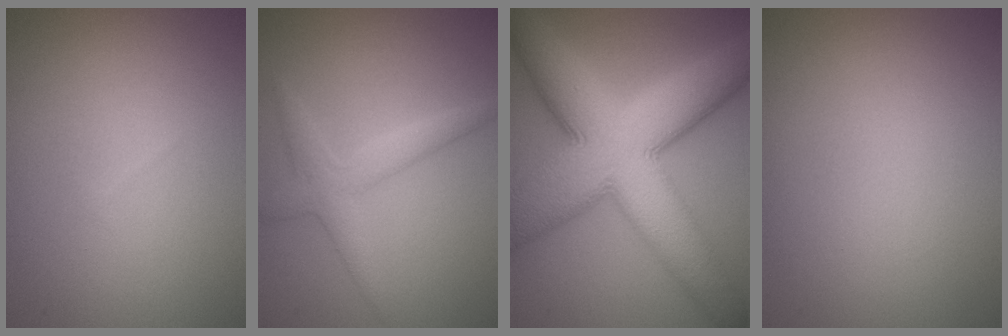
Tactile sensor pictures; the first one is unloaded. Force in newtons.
{"total": 2.6, "press": 2.6, "slide": 0.1}
{"total": 13.8, "press": 13.7, "slide": 0.3}
{"total": 0.0}